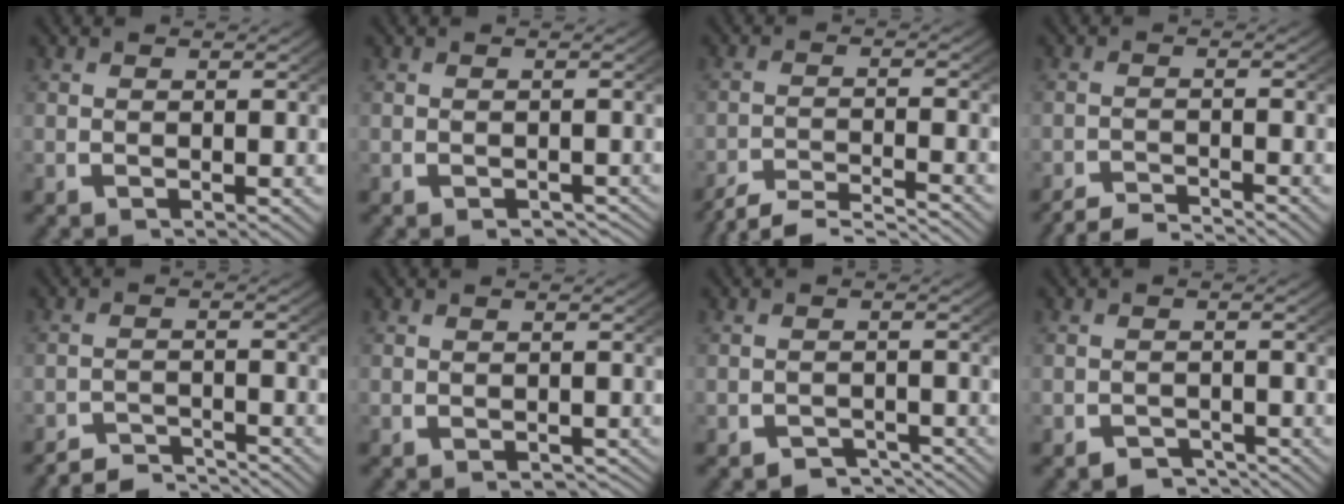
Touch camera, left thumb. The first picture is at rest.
{"total": 2.1, "force": [-1.9, 0.7, 0.5], "torque": [-0.003, -0.005, -0.027]}
{"total": 5.7, "force": [-5.0, 1.7, 2.2], "torque": [-0.036, -0.015, -0.083]}
{"total": 2.9, "force": [-2.8, 0.5, 0.5], "torque": [-0.004, -0.007, -0.056]}
{"total": 3.9, "force": [-3.7, 0.7, 0.8], "torque": [-0.008, -0.011, -0.071]}
{"total": 1.3, "force": [-1.2, 0.5, 0.3], "torque": [-0.002, -0.003, -0.017]}
{"total": 3.2, "force": [-2.8, 1.3, 1.0], "torque": [-0.006, -0.014, -0.044]}
{"total": 2.6, "force": [-2.4, 1.0, 0.6], "torque": [-0.002, -0.012, -0.040]}